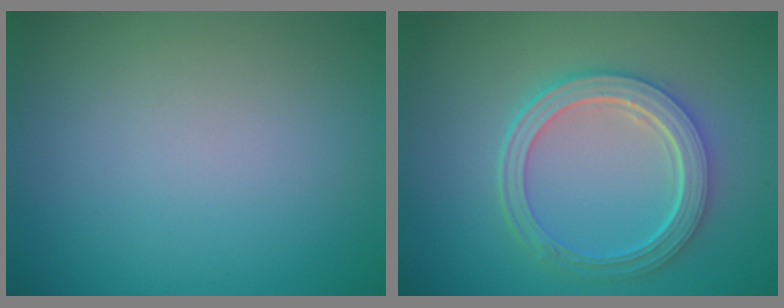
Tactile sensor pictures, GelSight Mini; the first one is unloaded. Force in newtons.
{"total": 5.3, "press": 4.1, "slide": 3.4}